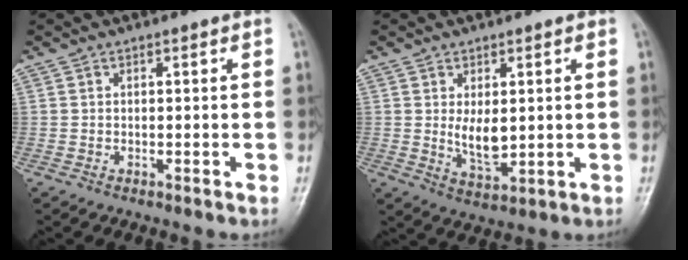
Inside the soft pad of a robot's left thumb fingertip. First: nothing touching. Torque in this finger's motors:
{"motor_torque": [1.07, 1.12, 1.06, -0.13, 0.09]}